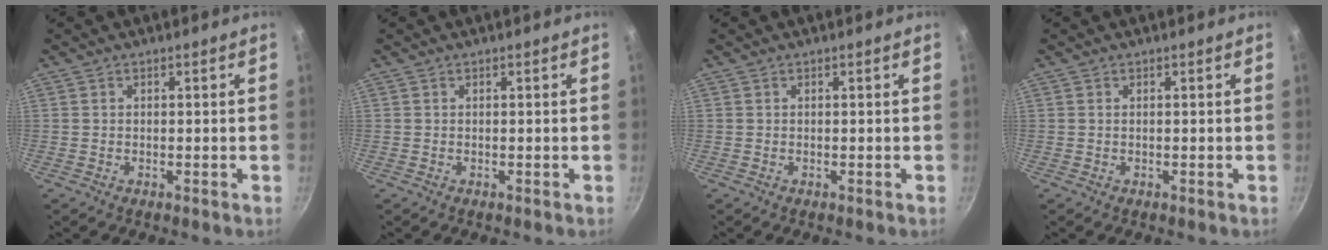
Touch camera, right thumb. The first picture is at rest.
{"total": 0.0}
{"total": 0.0}
{"total": 0.0}